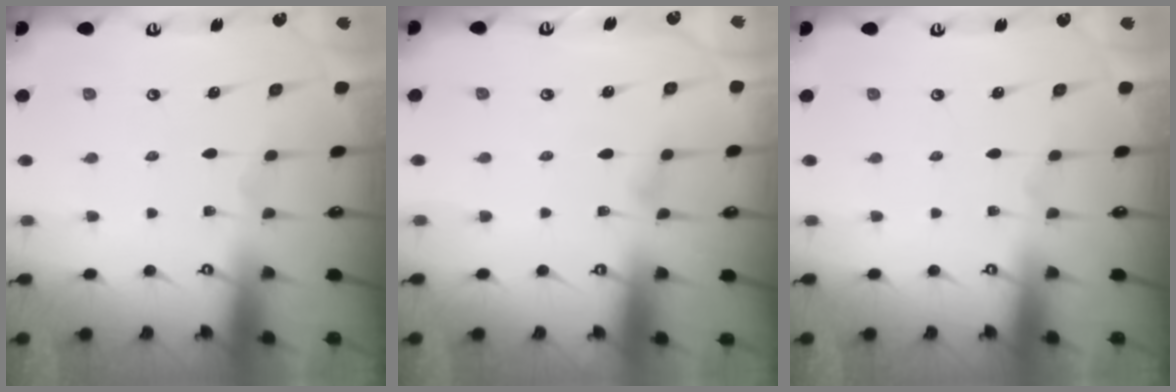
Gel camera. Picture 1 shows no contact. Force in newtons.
{"total": 2.8, "press": 2.8, "slide": 0.3}
{"total": 0.0}